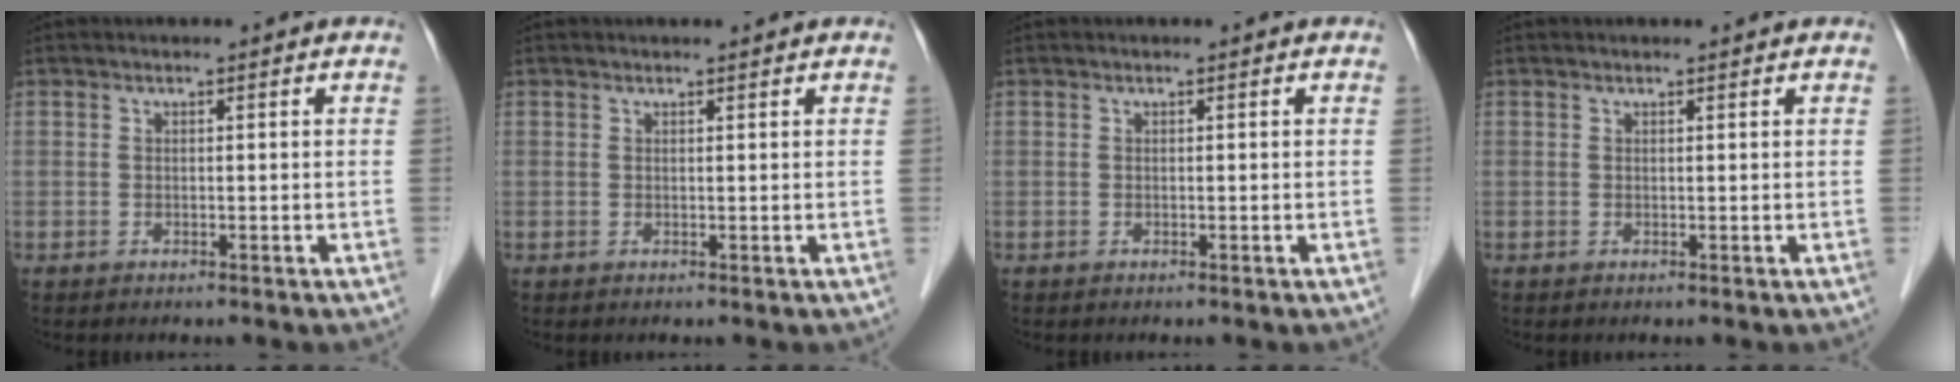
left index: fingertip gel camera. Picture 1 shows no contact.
{"total": 0.9, "force": [0.9, -0.1, 0.1], "torque": [-0.008, 0.001, 0.014]}
{"total": 0.0}
{"total": 0.8, "force": [0.8, 0.0, 0.1], "torque": [-0.008, 0.001, 0.011]}